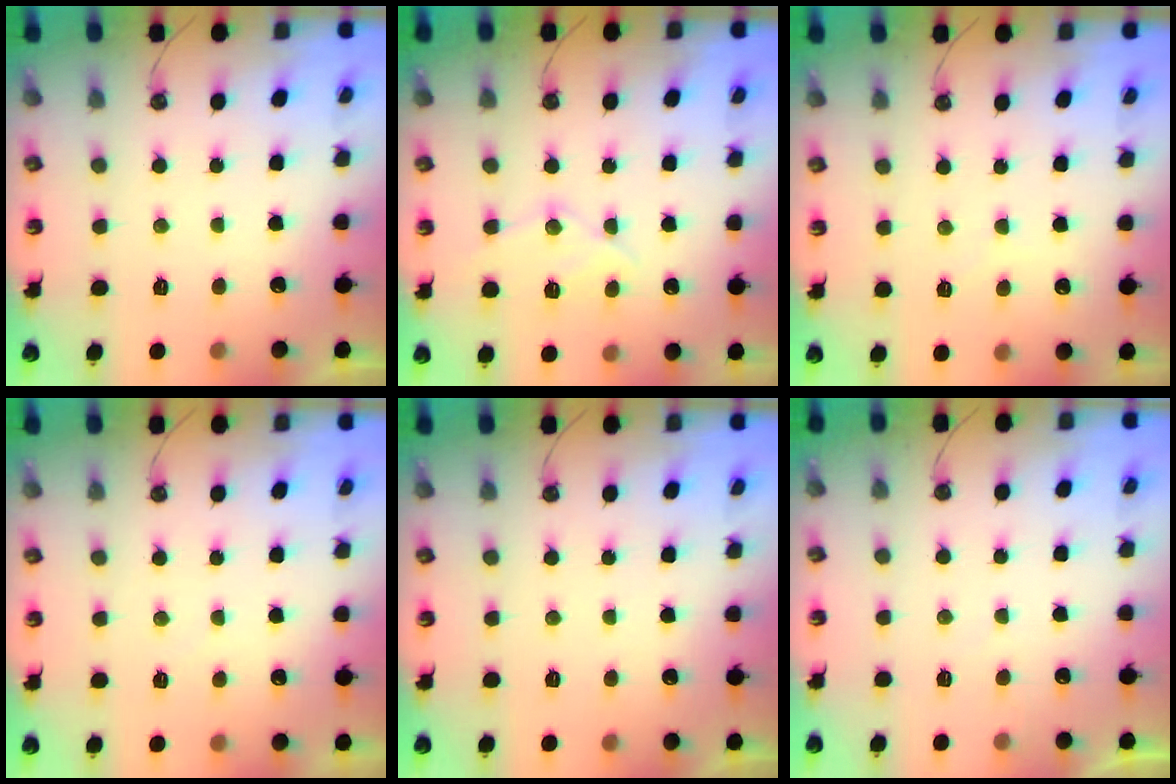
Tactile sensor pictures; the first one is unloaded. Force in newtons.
{"total": 12.8, "press": 12.7, "slide": 1.2}
{"total": 2.8, "press": 2.8, "slide": 0.5}
{"total": 2.9, "press": 2.9, "slide": 0.5}
{"total": 0.0}
{"total": 2.0, "press": 2.0, "slide": 0.3}